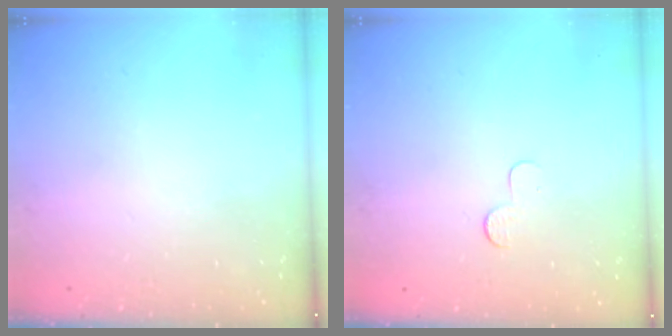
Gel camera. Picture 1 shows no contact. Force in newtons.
{"total": 4.0, "press": 4.0, "slide": 0.4}